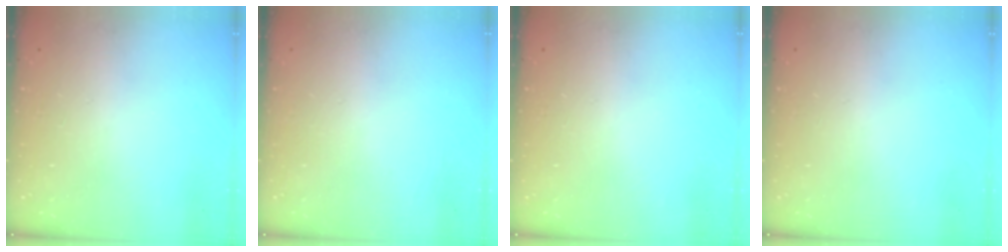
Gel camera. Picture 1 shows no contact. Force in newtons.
{"total": 0.0}
{"total": 0.0}
{"total": 0.0}